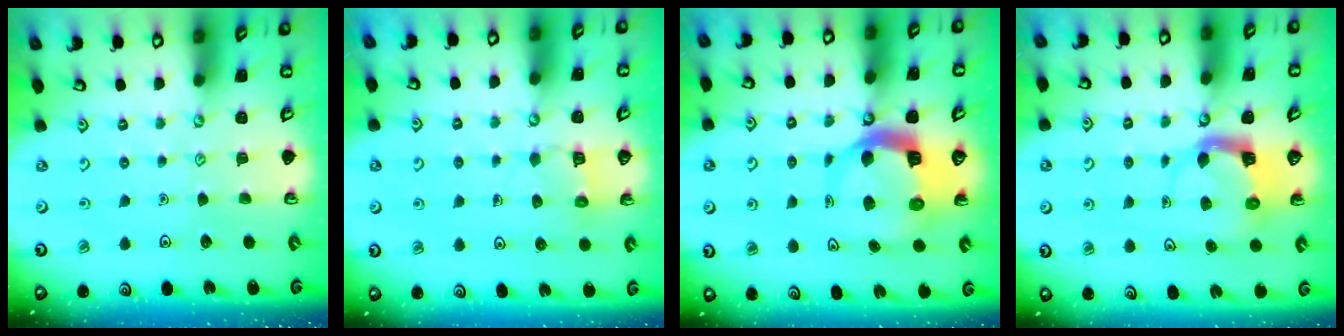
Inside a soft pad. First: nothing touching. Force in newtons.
{"total": 5.5, "press": 5.5, "slide": 0.5}
{"total": 8.0, "press": 8.0, "slide": 1.1}
{"total": 3.6, "press": 3.6, "slide": 0.7}